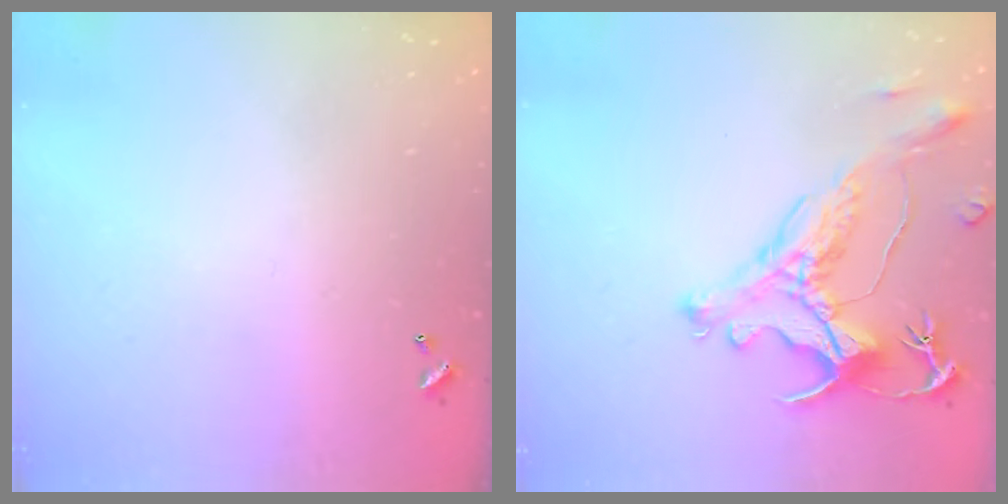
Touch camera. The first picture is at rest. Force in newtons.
{"total": 1.9, "press": 1.4, "slide": 1.2}